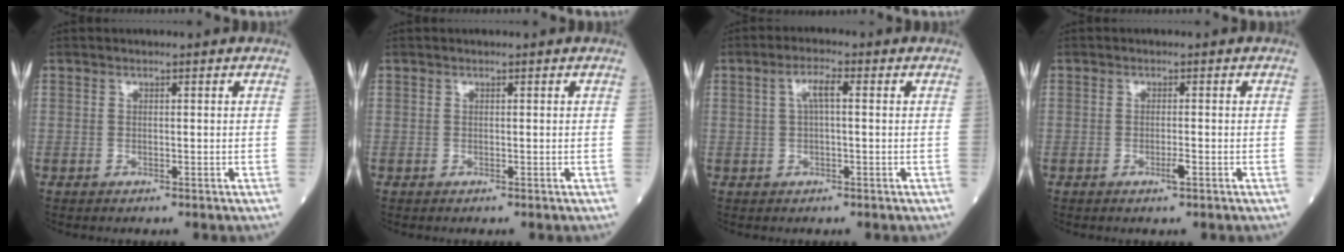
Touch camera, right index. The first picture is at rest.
{"total": 0.0}
{"total": 3.3, "force": [0.7, 0.6, 3.1], "torque": [-0.064, 0.013, 0.013]}
{"total": 1.5, "force": [-0.7, -0.1, 1.4], "torque": [-0.029, -0.004, -0.012]}